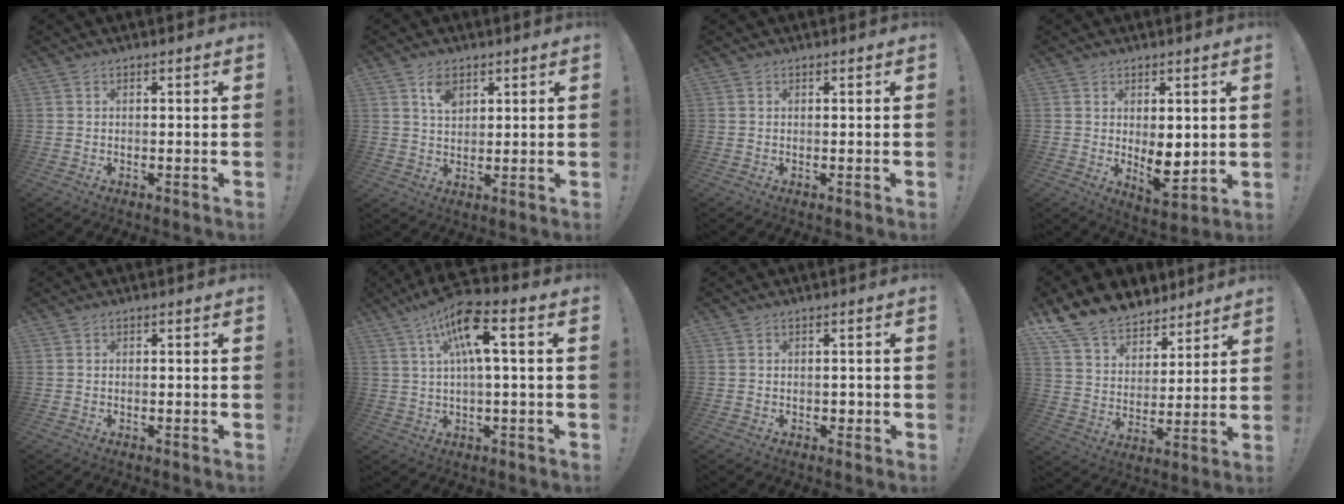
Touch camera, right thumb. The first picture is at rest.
{"total": 5.7, "force": [3.0, 3.6, 3.3], "torque": [-0.046, -0.012, 0.053]}
{"total": 0.0}
{"total": 5.3, "force": [0.4, 2.6, 4.7], "torque": [-0.054, -0.012, 0.007]}
{"total": 0.0}
{"total": 13.5, "force": [4.9, 2.5, 12.3], "torque": [-0.217, -0.011, 0.071]}
{"total": 1.4, "force": [-0.3, 1.2, 0.6], "torque": [-0.002, 0.002, -0.007]}
{"total": 13.1, "force": [10.7, 7.0, 2.6], "torque": [-0.061, -0.082, 0.206]}